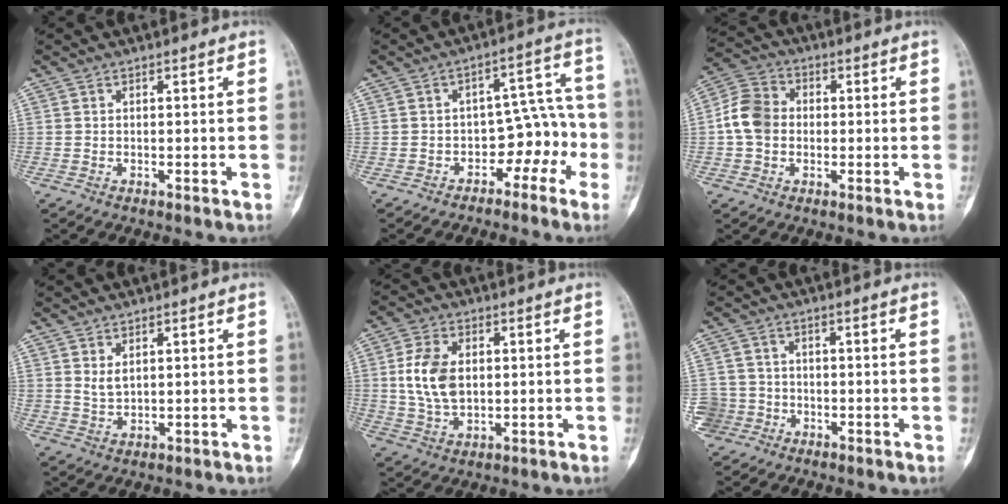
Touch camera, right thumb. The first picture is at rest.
{"total": 8.7, "force": [-3.9, 6.0, 4.9], "torque": [-0.020, 0.067, -0.055]}
{"total": 8.2, "force": [-0.3, 6.6, 4.8], "torque": [-0.080, 0.023, -0.017]}
{"total": 2.8, "force": [1.4, 1.4, 2.0], "torque": [-0.034, -0.012, 0.035]}
{"total": 9.7, "force": [1.2, 6.2, 7.3], "torque": [-0.139, -0.002, 0.030]}
{"total": 5.5, "force": [-2.0, 5.2, 0.2], "torque": [0.006, 0.020, -0.033]}